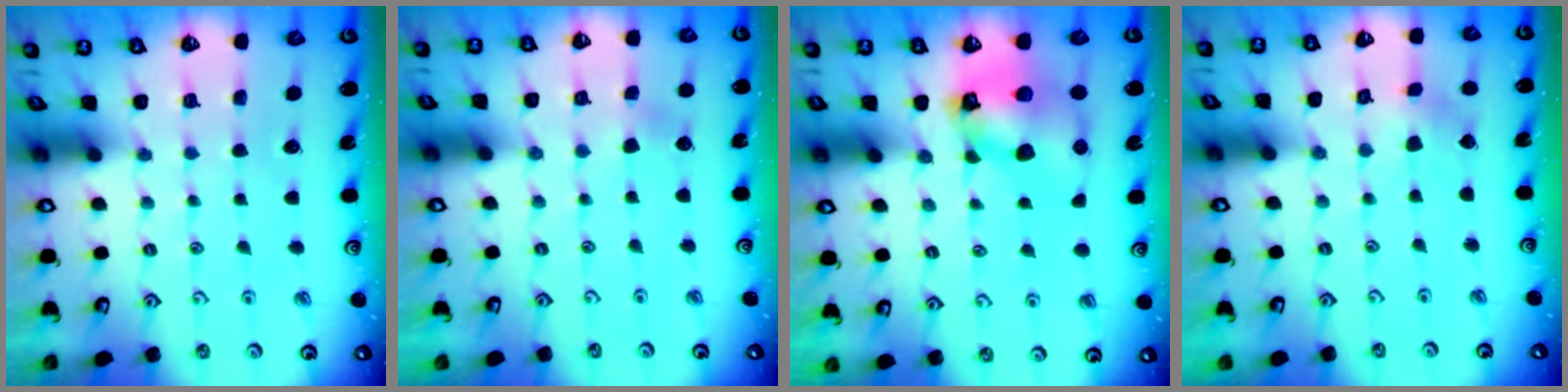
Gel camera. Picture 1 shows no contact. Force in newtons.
{"total": 2.9, "press": 2.8, "slide": 0.3}
{"total": 11.2, "press": 11.1, "slide": 1.7}
{"total": 2.1, "press": 2.1, "slide": 0.1}